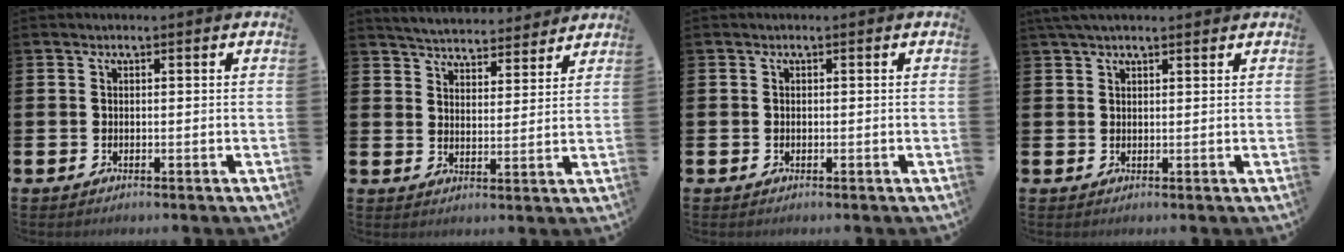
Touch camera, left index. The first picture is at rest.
{"total": 5.1, "force": [5.0, 0.9, 0.1], "torque": [-0.017, -0.036, 0.087]}
{"total": 0.0}
{"total": 2.4, "force": [2.0, 0.6, 1.2], "torque": [-0.026, 0.002, 0.036]}